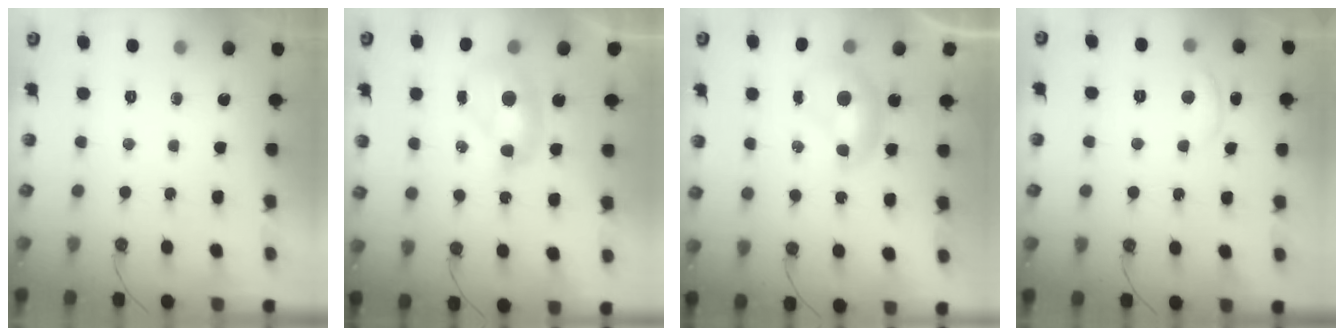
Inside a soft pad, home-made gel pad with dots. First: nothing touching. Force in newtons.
{"total": 2.0, "press": 2.0, "slide": 0.2}
{"total": 0.0}
{"total": 2.2, "press": 2.1, "slide": 0.5}